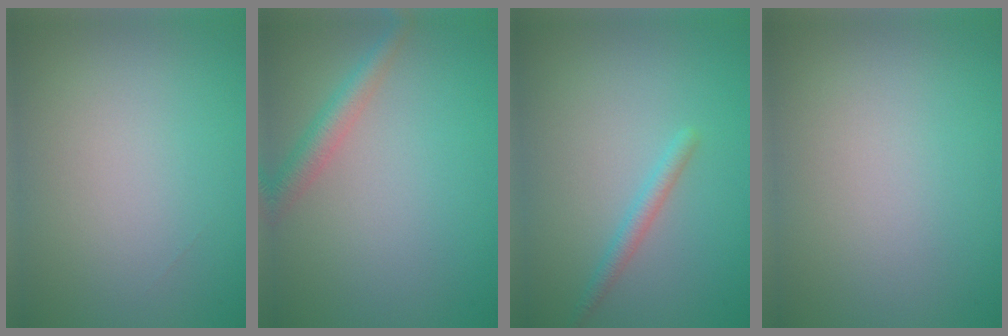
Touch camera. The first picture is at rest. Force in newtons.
{"total": 2.7, "press": 2.7, "slide": 0.1}
{"total": 1.5, "press": 1.5, "slide": 0.0}
{"total": 0.0}